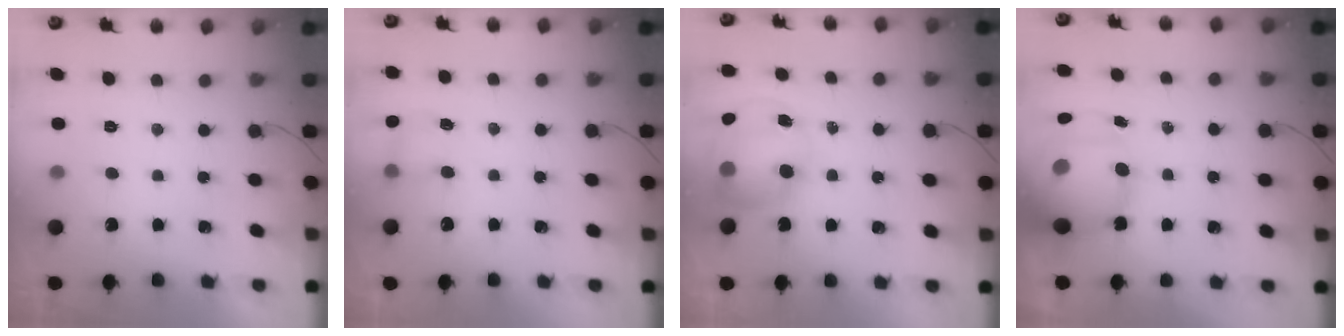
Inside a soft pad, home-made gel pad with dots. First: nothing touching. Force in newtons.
{"total": 4.3, "press": 4.2, "slide": 1.2}
{"total": 11.3, "press": 11.0, "slide": 2.8}
{"total": 17.8, "press": 17.3, "slide": 4.0}